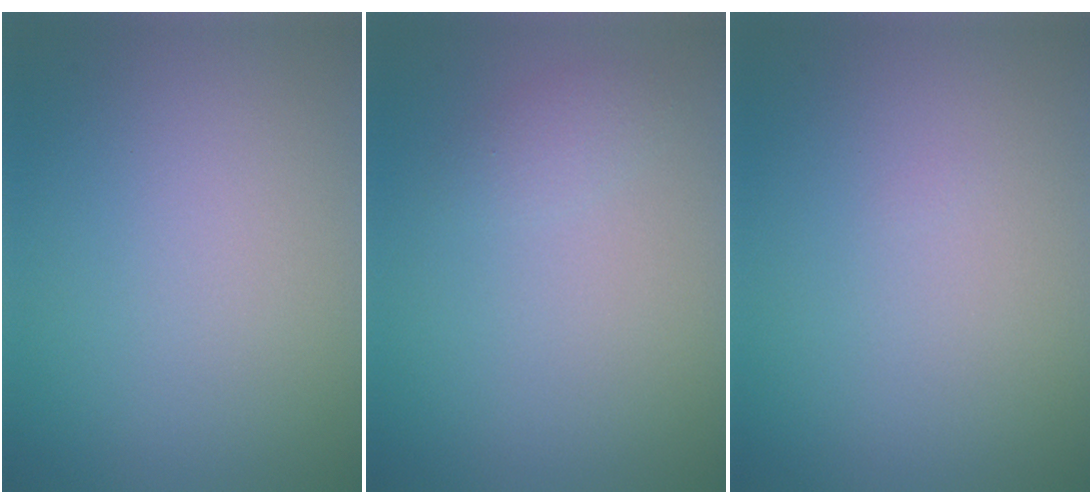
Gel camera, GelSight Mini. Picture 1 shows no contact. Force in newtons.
{"total": 1.1, "press": 1.1, "slide": 0.1}
{"total": 0.0}